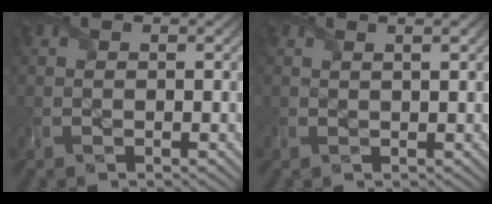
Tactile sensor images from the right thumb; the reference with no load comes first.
{"total": 1.4, "force": [0.7, 0.2, 1.2], "torque": [-0.025, 0.003, 0.010]}